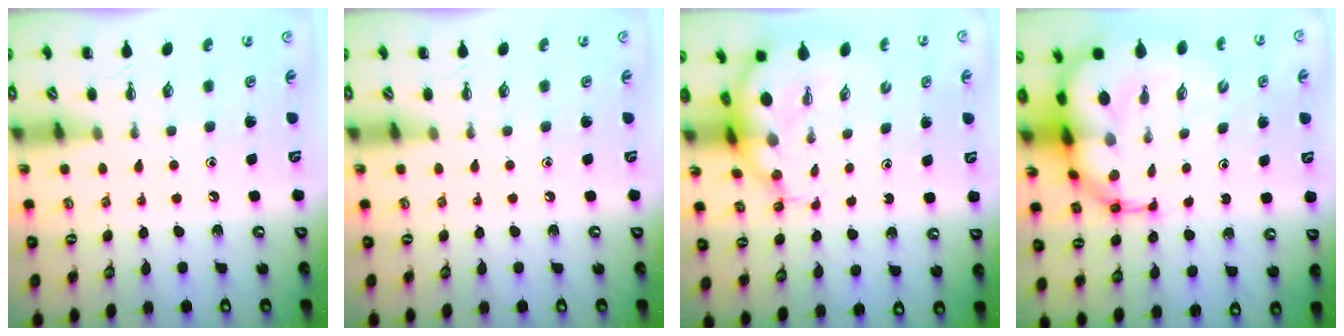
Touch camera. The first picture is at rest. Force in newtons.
{"total": 0.0}
{"total": 5.2, "press": 4.9, "slide": 1.9}
{"total": 12.5, "press": 12.0, "slide": 3.7}